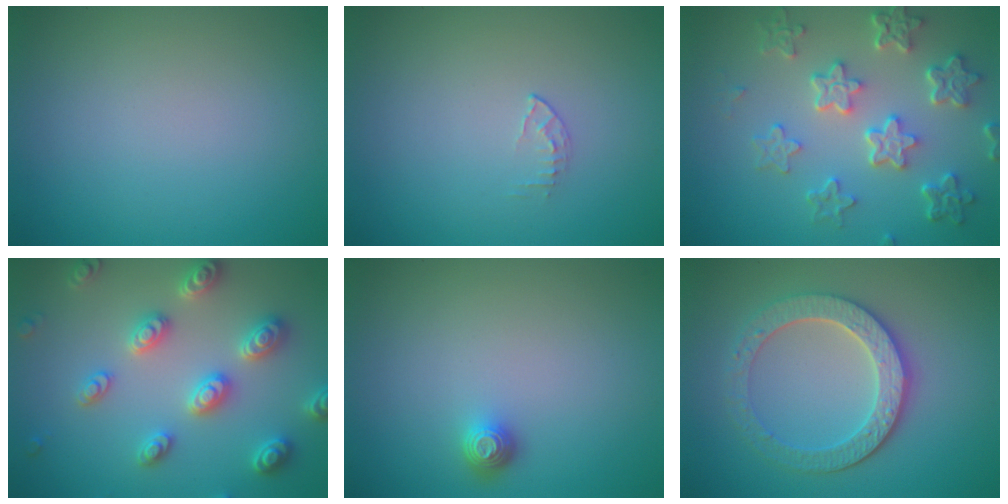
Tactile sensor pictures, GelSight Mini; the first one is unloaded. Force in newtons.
{"total": 0.6, "press": 0.4, "slide": 0.4}
{"total": 6.0, "press": 4.5, "slide": 4.0}
{"total": 5.2, "press": 5.0, "slide": 1.2}
{"total": 1.3, "press": 1.1, "slide": 0.8}
{"total": 4.4, "press": 4.0, "slide": 2.0}